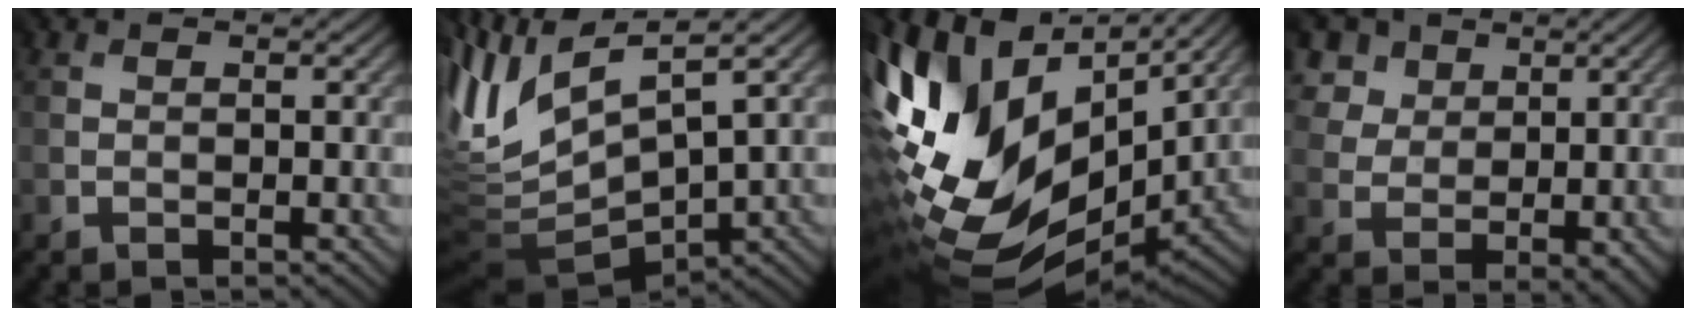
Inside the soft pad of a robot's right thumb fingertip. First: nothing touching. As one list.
[{"total": 10.5, "force": [2.7, 4.7, 9.0], "torque": [-0.234, 0.006, 0.061]}, {"total": 18.4, "force": [3.5, 11.5, 13.9], "torque": [-0.298, -0.016, 0.088]}, {"total": 6.9, "force": [4.0, 5.2, 2.0], "torque": [-0.084, 0.014, 0.075]}]